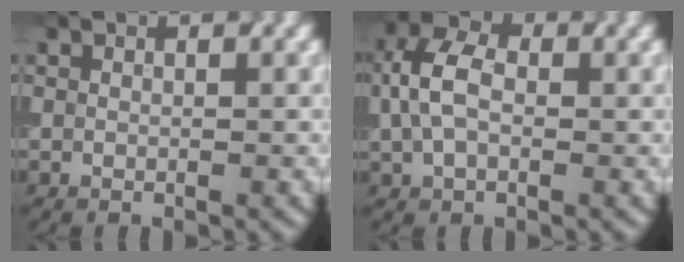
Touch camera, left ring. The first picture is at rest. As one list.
[{"total": 4.8, "force": [0.1, 3.1, 3.7], "torque": [-0.086, 0.015, 0.001]}]